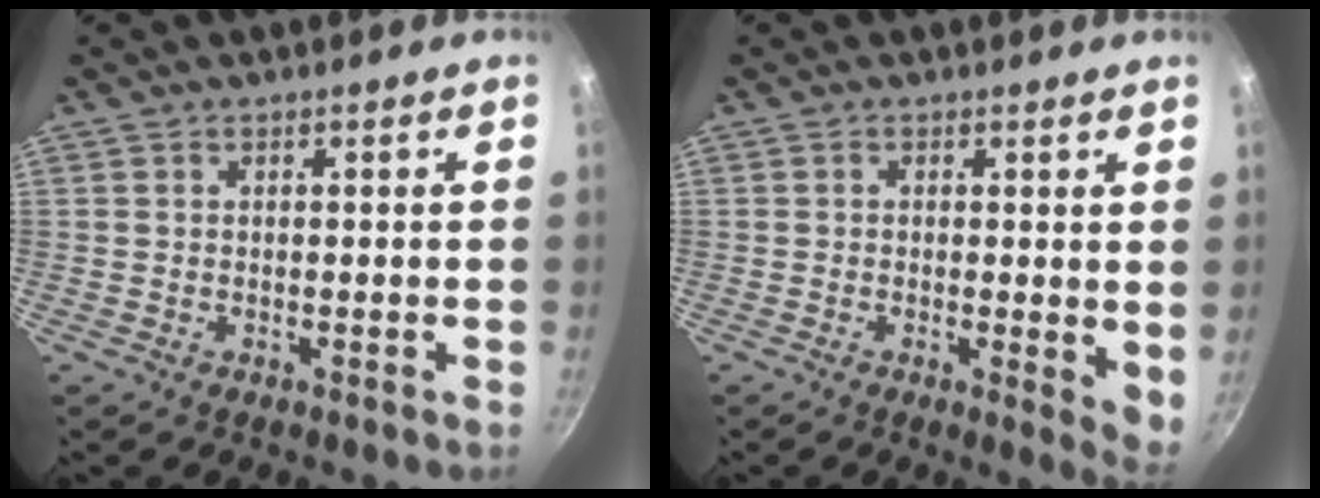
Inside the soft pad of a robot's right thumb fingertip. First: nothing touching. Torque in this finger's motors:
{"motor_torque": [0.11, -0.56, 0.11, 0.61, 0.00]}